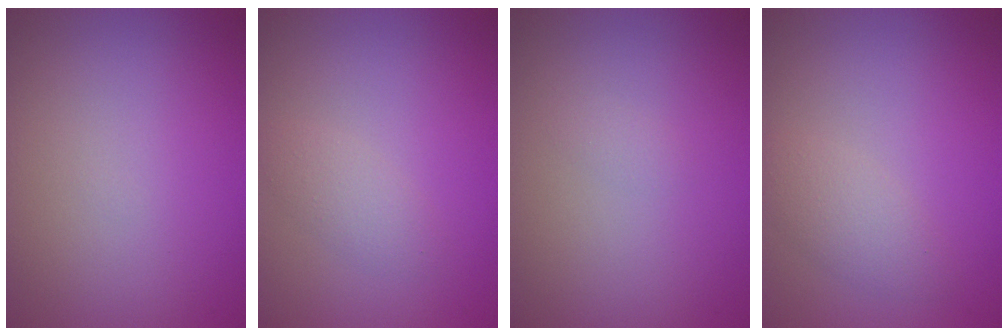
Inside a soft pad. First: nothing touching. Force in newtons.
{"total": 1.6, "press": 1.6, "slide": 0.1}
{"total": 0.6, "press": 0.6, "slide": 0.0}
{"total": 2.1, "press": 2.1, "slide": 0.1}